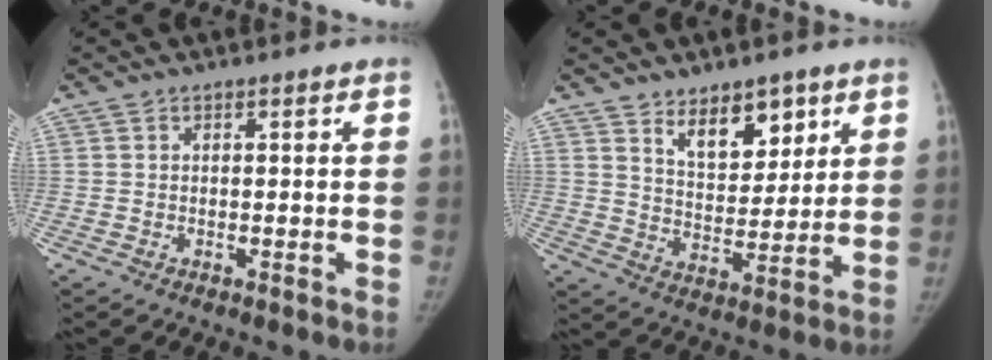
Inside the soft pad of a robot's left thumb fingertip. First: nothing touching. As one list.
[{"total": 10.0, "force": [6.0, 5.4, 5.9], "torque": [-0.052, -0.045, 0.105]}]